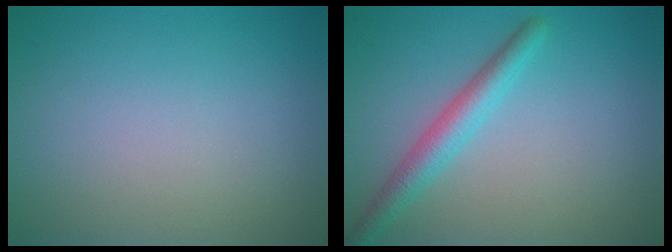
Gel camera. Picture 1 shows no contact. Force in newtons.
{"total": 3.1, "press": 3.0, "slide": 0.1}